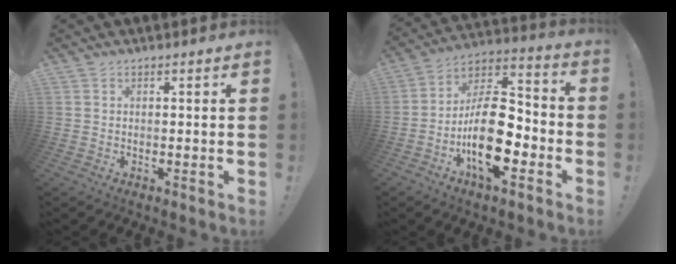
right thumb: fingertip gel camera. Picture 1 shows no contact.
{"total": 20.4, "force": [-6.6, 10.1, 16.5], "torque": [-0.285, 0.033, -0.101]}